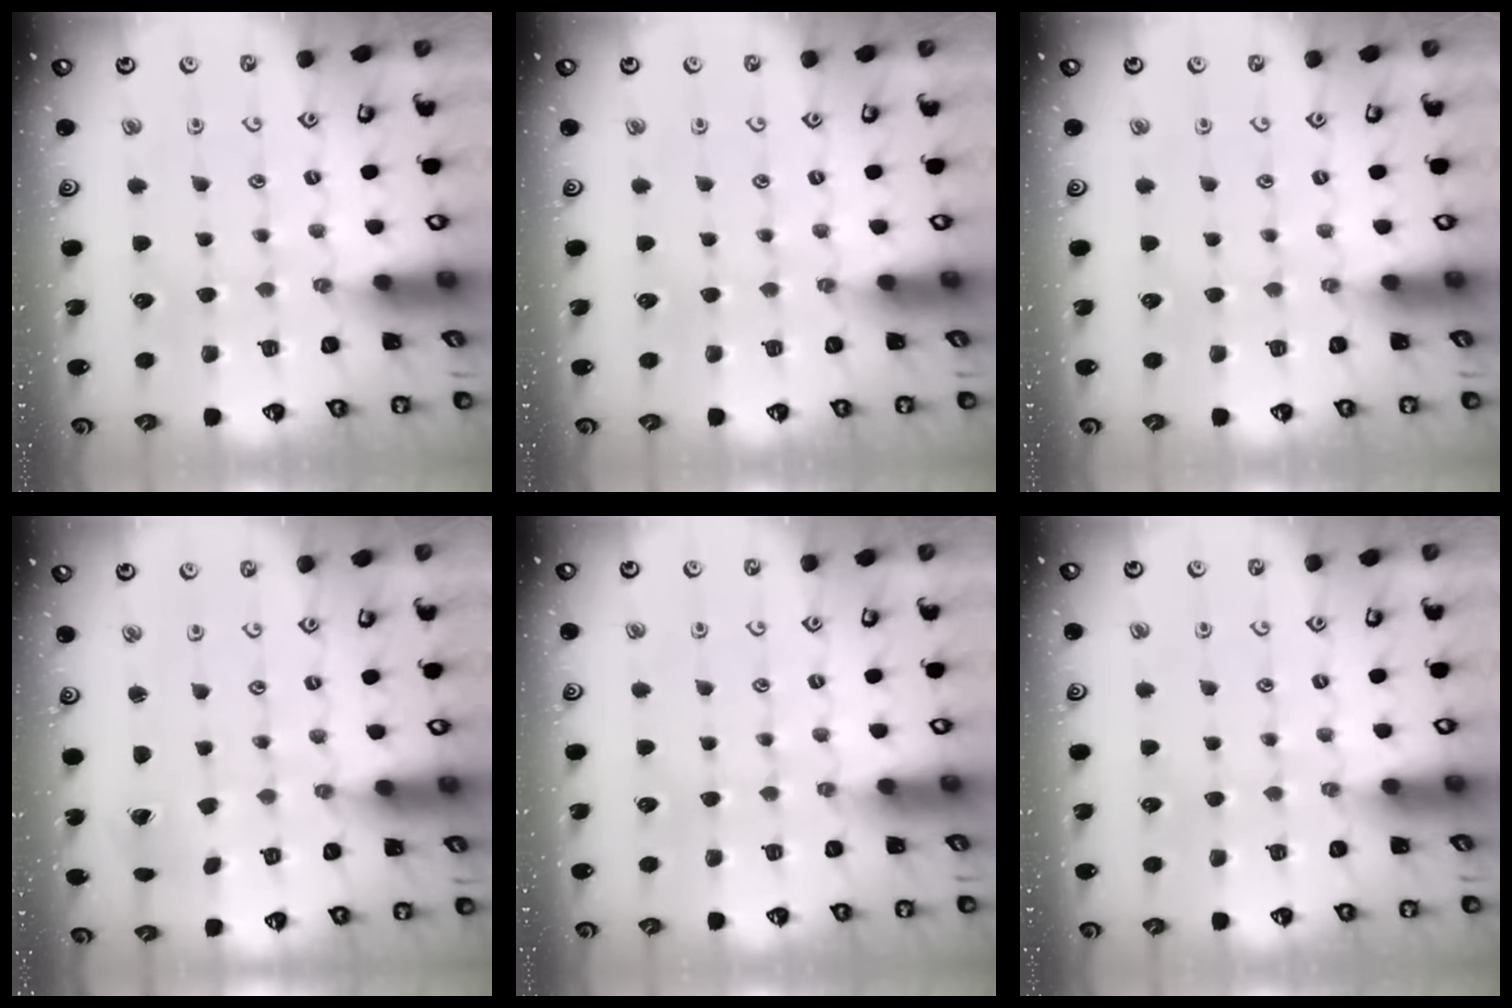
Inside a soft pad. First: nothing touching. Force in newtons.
{"total": 0.0}
{"total": 0.0}
{"total": 0.8, "press": 0.8, "slide": 0.1}
{"total": 0.0}
{"total": 0.0}